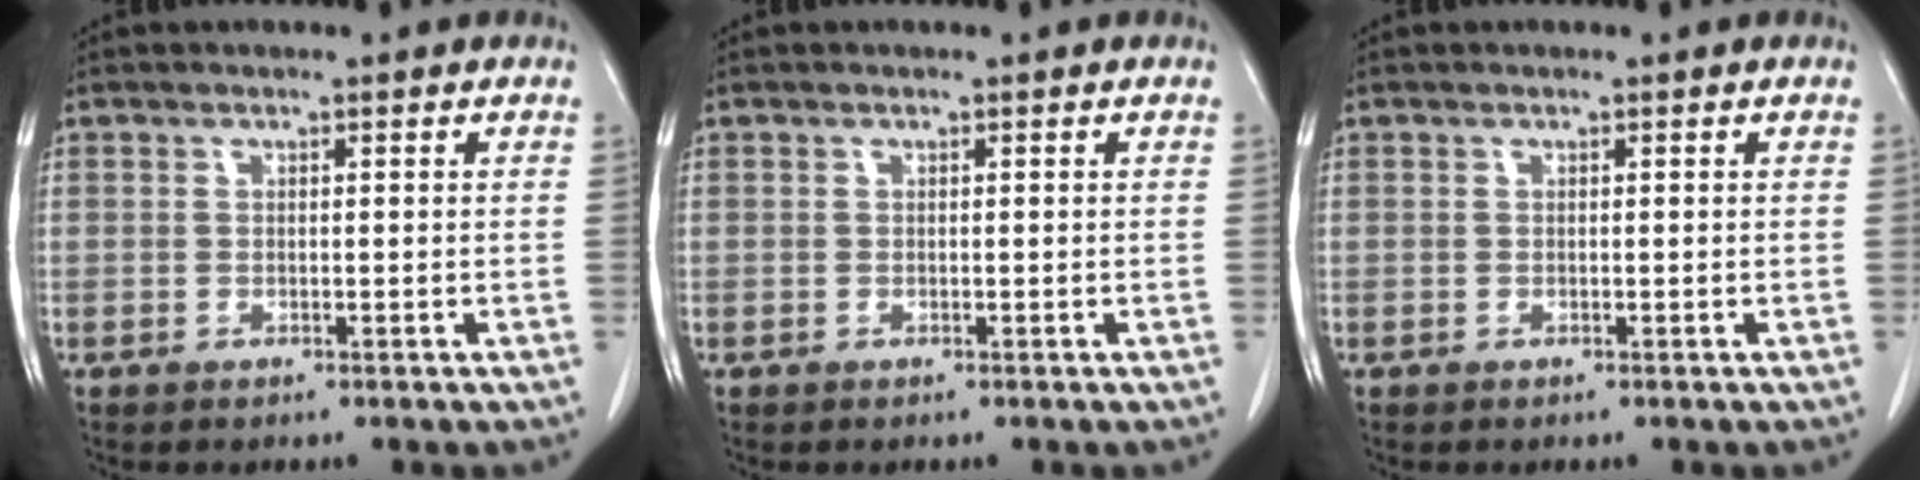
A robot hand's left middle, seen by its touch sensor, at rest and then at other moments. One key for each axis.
{"total": 0.0}
{"total": 0.0}